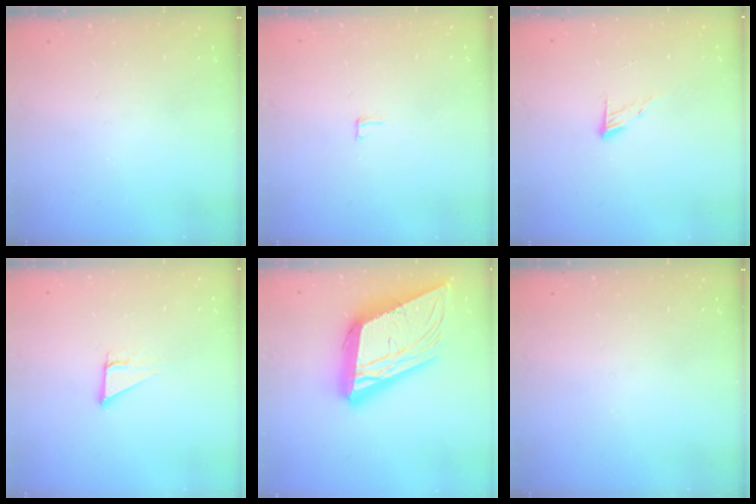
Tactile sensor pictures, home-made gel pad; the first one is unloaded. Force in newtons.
{"total": 3.1, "press": 3.1, "slide": 0.2}
{"total": 4.6, "press": 4.5, "slide": 0.5}
{"total": 3.7, "press": 3.7, "slide": 0.2}
{"total": 27.2, "press": 26.9, "slide": 4.5}
{"total": 0.0}